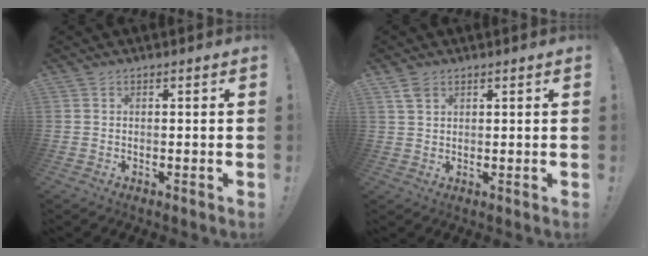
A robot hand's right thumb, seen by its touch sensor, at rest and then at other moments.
{"total": 3.2, "force": [2.1, 1.8, 1.6], "torque": [-0.021, -0.009, 0.038]}